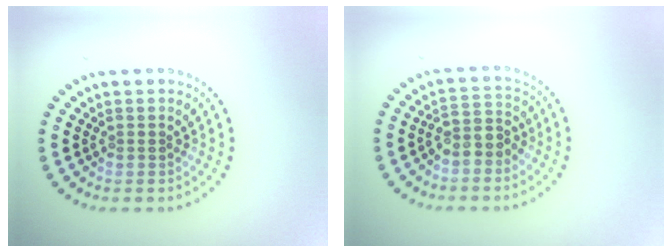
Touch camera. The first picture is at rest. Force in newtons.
{"total": 2.4, "press": 2.2, "slide": 1.1}